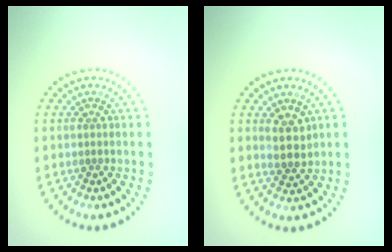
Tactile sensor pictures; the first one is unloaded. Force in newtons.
{"total": 2.3, "press": 2.1, "slide": 0.9}